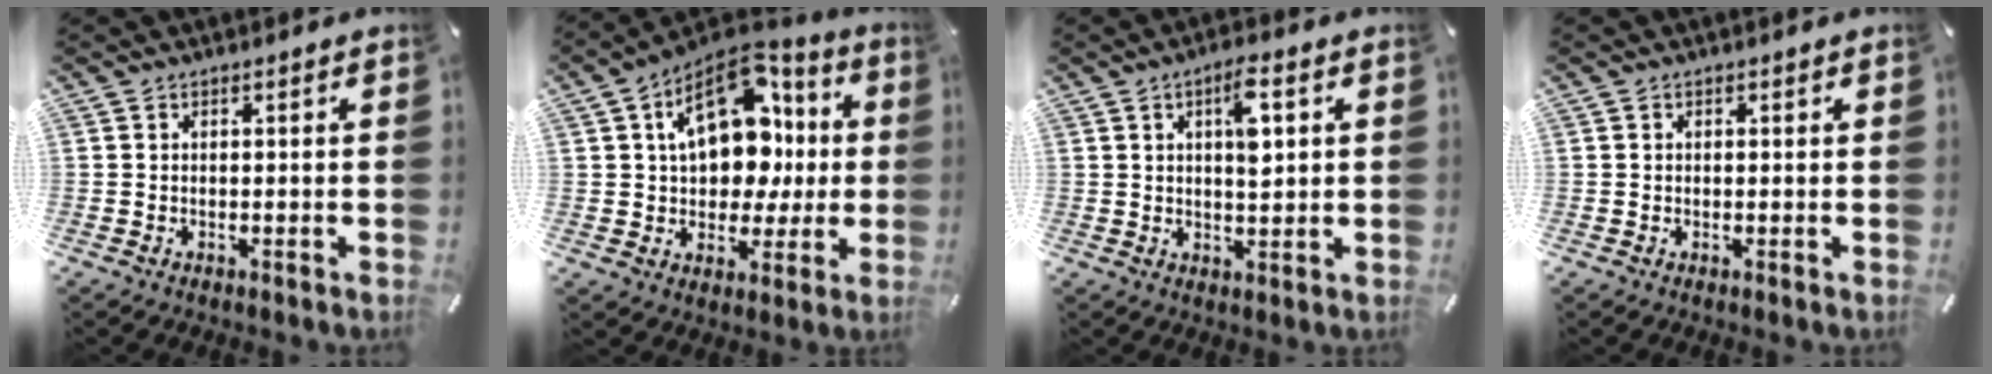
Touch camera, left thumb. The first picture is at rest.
{"total": 18.0, "force": [4.8, 12.8, 11.7], "torque": [-0.186, -0.024, 0.090]}
{"total": 7.0, "force": [2.2, 2.6, 6.1], "torque": [-0.093, -0.004, 0.030]}
{"total": 0.7, "force": [0.1, 0.6, 0.2], "torque": [-0.003, 0.005, -0.001]}